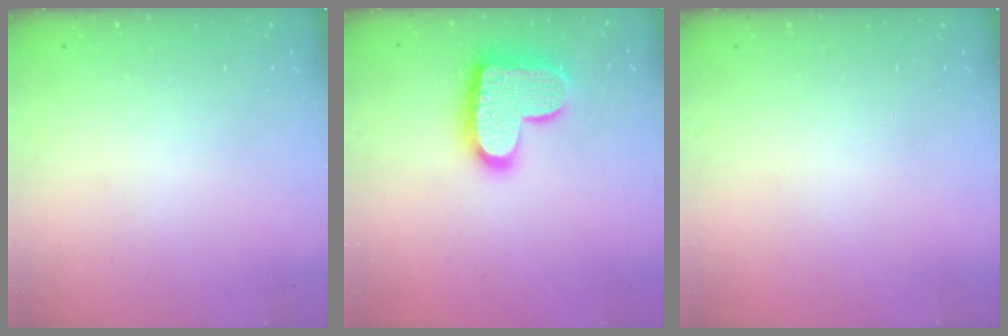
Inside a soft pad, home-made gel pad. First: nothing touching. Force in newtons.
{"total": 20.1, "press": 20.1, "slide": 1.3}
{"total": 0.0}